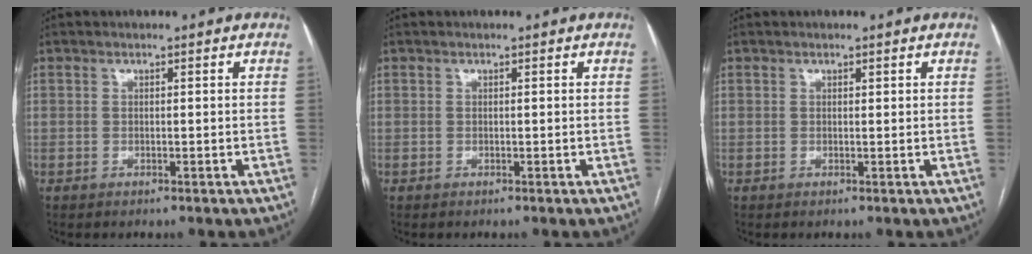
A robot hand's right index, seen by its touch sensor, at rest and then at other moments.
{"total": 0.0}
{"total": 0.0}